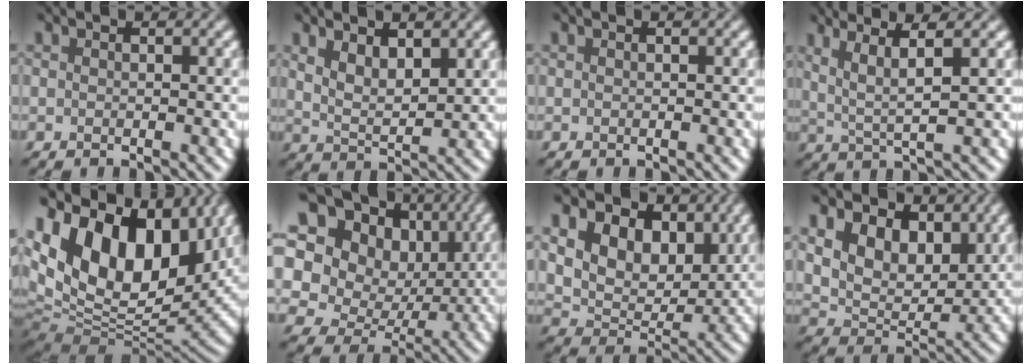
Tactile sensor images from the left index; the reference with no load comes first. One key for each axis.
{"total": 4.1, "fx": 2.2, "fy": 1.5, "fz": 3.1, "tx": -0.061, "ty": -0.006, "tz": 0.044}
{"total": 0.0}
{"total": 4.4, "fx": 1.9, "fy": 0.6, "fz": 3.9, "tx": -0.081, "ty": 0.003, "tz": 0.044}
{"total": 18.5, "fx": 5.8, "fy": 11.4, "fz": 13.4, "tx": -0.247, "ty": 0.003, "tz": 0.120}
{"total": 17.8, "fx": 6.6, "fy": 14.6, "fz": 7.8, "tx": -0.220, "ty": 0.051, "tz": 0.093}
{"total": 12.5, "fx": 5.6, "fy": 8.5, "fz": 7.2, "tx": -0.144, "ty": 0.017, "tz": 0.100}
{"total": 8.9, "fx": 4.3, "fy": 6.0, "fz": 5.1, "tx": -0.105, "ty": 0.004, "tz": 0.074}